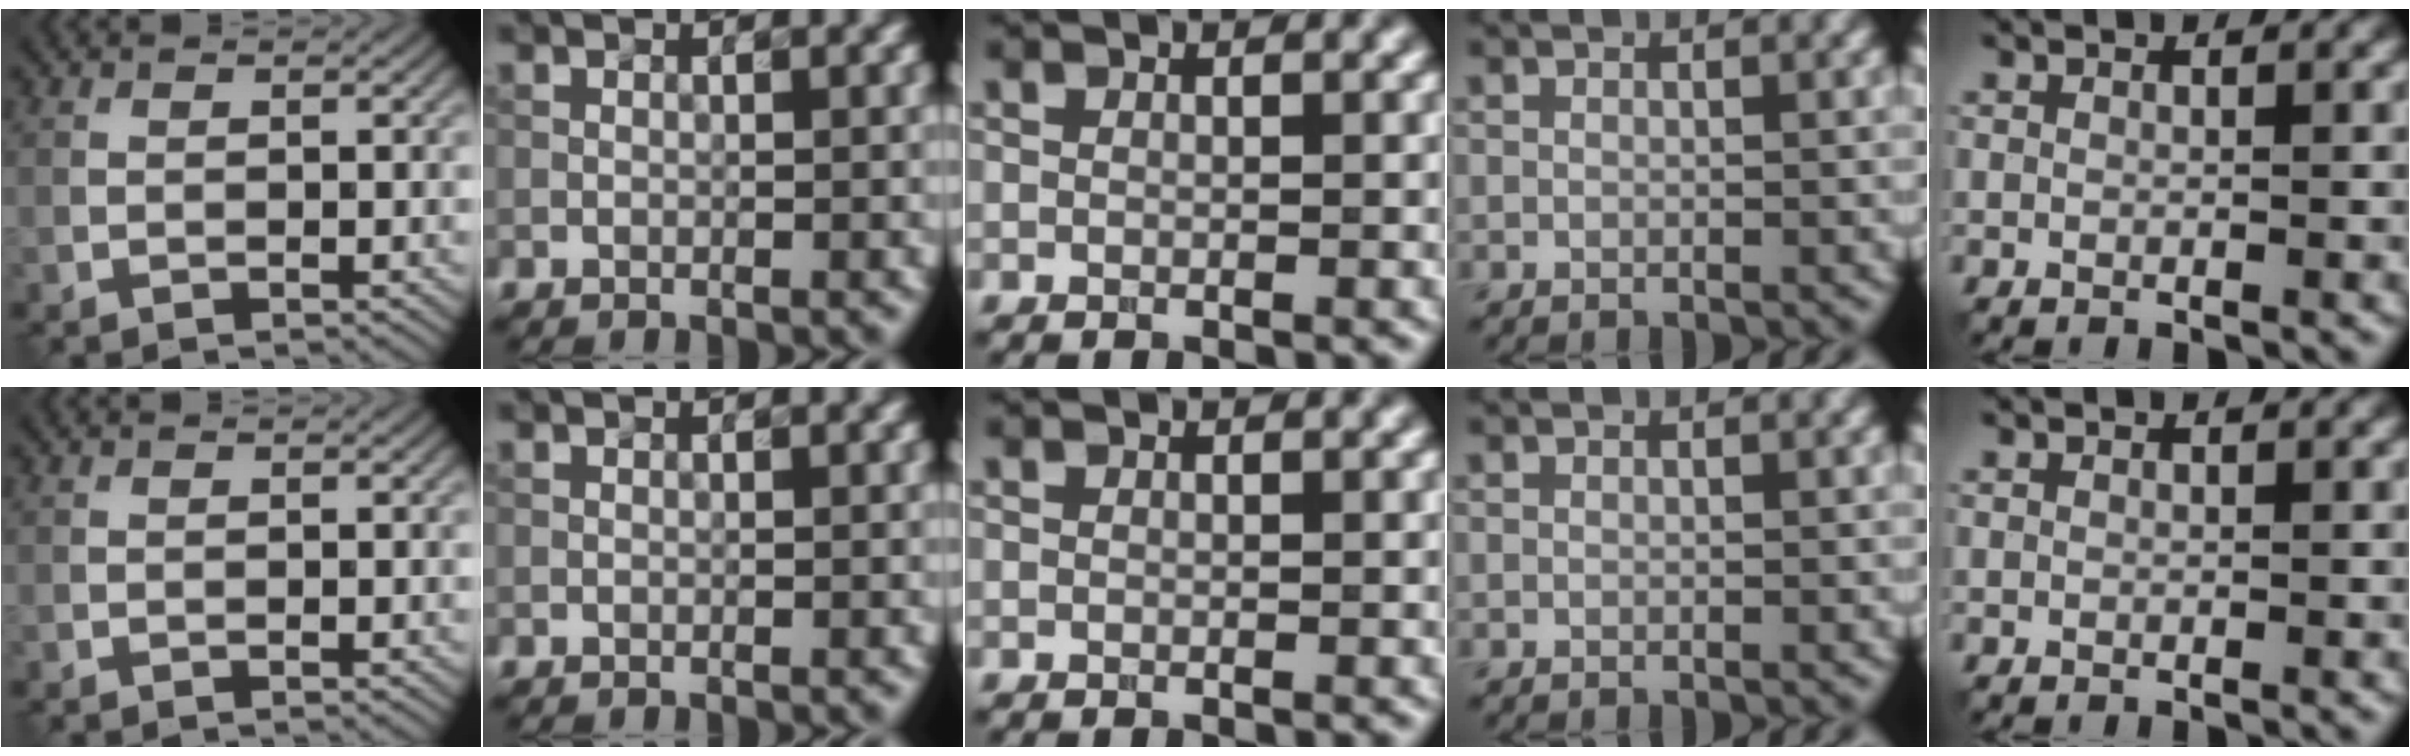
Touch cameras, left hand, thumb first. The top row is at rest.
{}